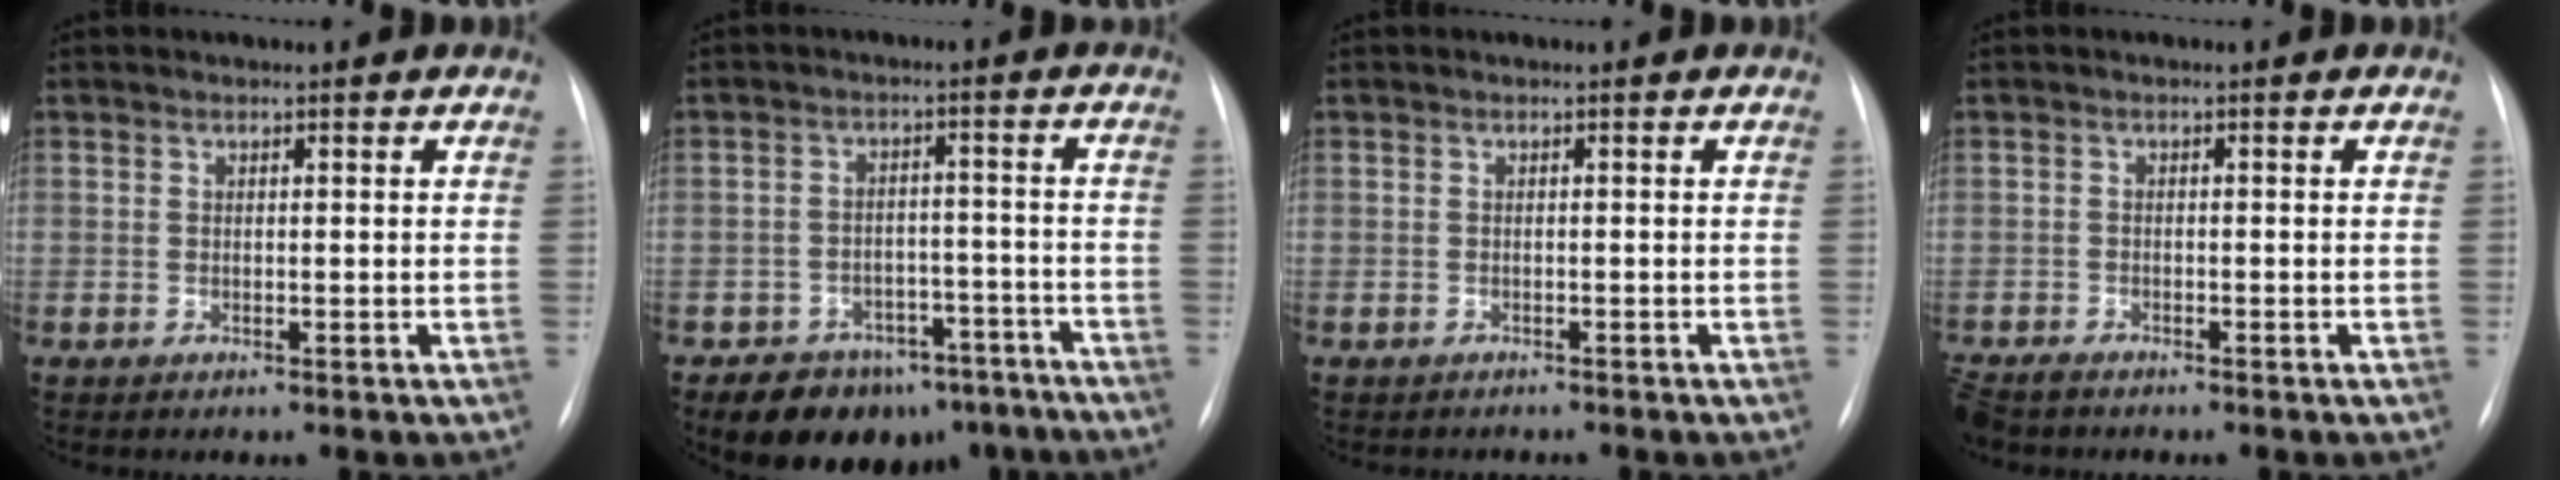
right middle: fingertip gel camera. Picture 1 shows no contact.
{"total": 12.2, "force": [-9.1, 6.9, 4.0], "torque": [-0.040, 0.029, -0.122]}
{"total": 1.7, "force": [-1.6, 0.5, 0.2], "torque": [-0.006, -0.003, -0.020]}
{"total": 3.7, "force": [-3.3, 1.2, 1.3], "torque": [-0.025, -0.010, -0.058]}